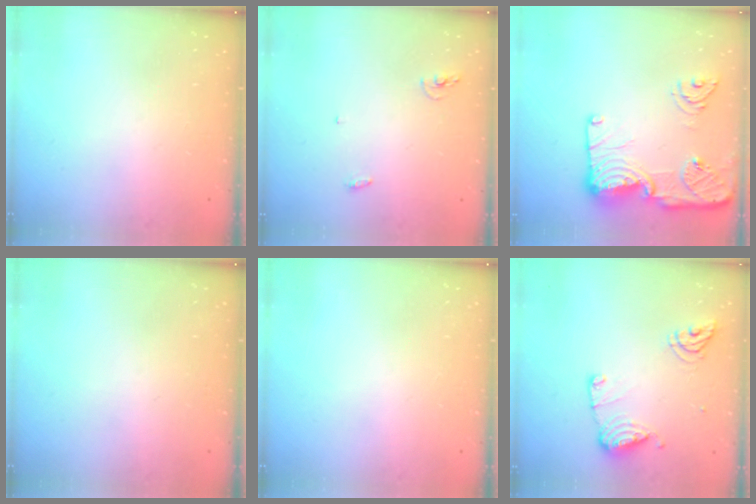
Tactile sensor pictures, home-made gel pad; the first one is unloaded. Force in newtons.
{"total": 4.5, "press": 4.2, "slide": 1.5}
{"total": 18.5, "press": 18.4, "slide": 2.0}
{"total": 0.0}
{"total": 0.0}
{"total": 11.3, "press": 11.2, "slide": 0.9}